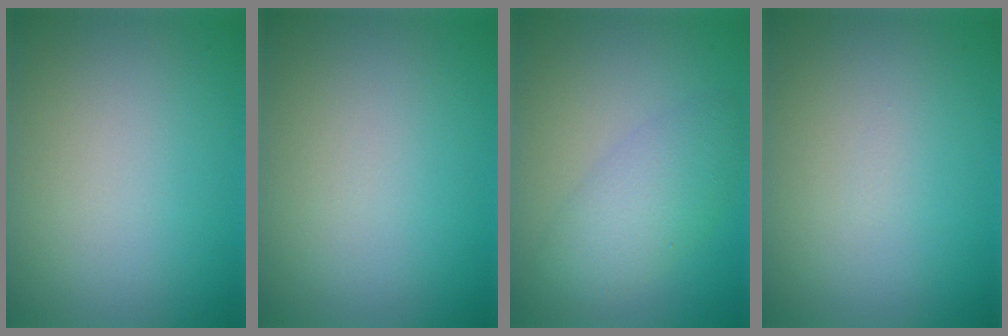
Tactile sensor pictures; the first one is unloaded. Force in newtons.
{"total": 0.0}
{"total": 4.0, "press": 4.0, "slide": 0.1}
{"total": 0.0}